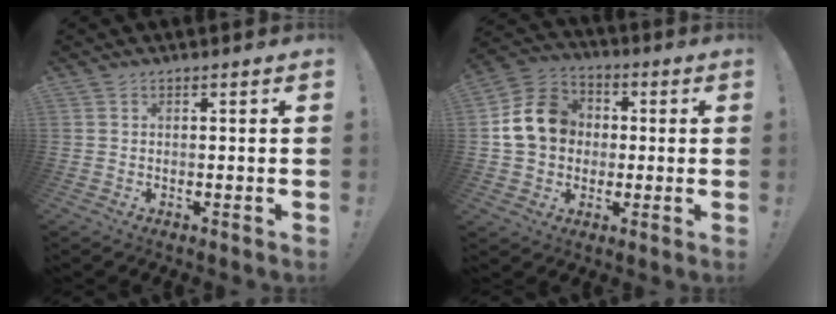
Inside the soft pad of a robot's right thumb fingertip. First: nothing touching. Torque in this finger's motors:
{"motor_torque": [0.22, 0.28, 0.77, -0.08, 0.09]}